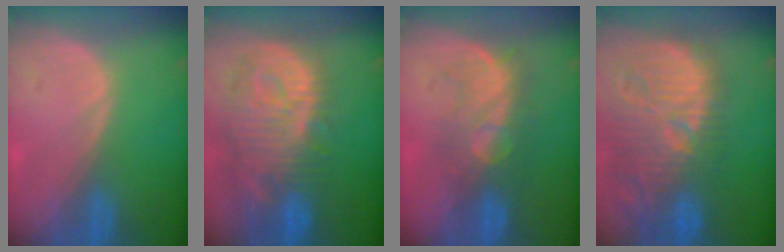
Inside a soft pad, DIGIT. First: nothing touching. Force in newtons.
{"total": 13.3, "press": 11.5, "slide": 6.5}
{"total": 8.0, "press": 7.8, "slide": 1.6}
{"total": 14.6, "press": 13.0, "slide": 6.6}